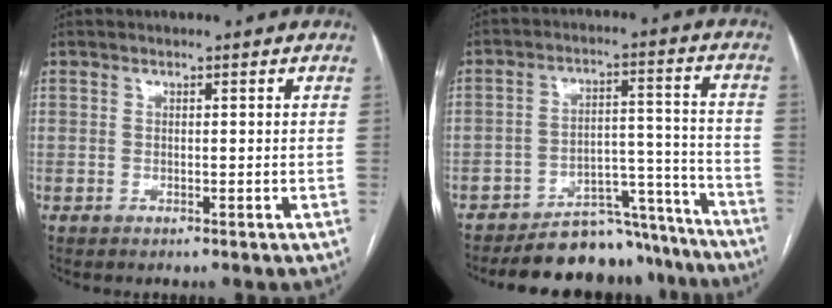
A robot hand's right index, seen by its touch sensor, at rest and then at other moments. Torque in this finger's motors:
{"motor_torque": [0.70, -0.73, 0.49, 0.07]}